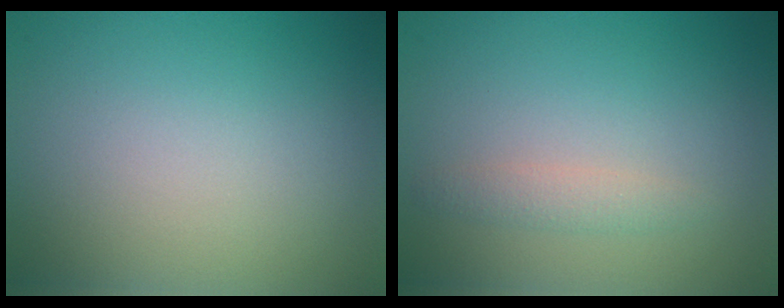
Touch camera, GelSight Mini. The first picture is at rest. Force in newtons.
{"total": 1.3, "press": 1.3, "slide": 0.0}